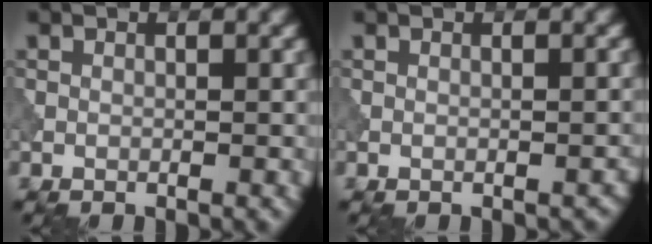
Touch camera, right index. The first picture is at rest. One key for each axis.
{"total": 0.5, "fx": -0.2, "fy": 0.3, "fz": 0.3, "tx": -0.007, "ty": -0.004, "tz": 0.000}